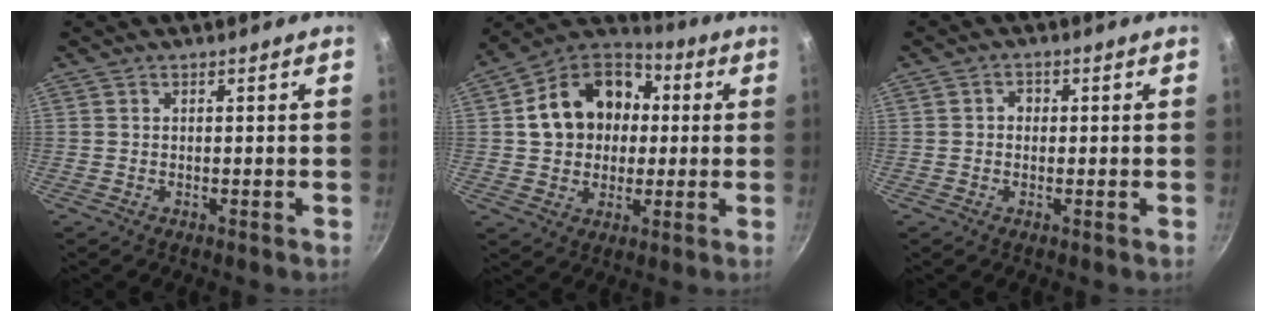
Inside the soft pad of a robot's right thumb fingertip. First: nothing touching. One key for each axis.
{"total": 17.7, "fx": 2.3, "fy": 14.1, "fz": 10.4, "tx": -0.151, "ty": 0.036, "tz": 0.030}
{"total": 2.0, "fx": 0.0, "fy": 1.7, "fz": 1.0, "tx": -0.006, "ty": 0.005, "tz": -0.004}